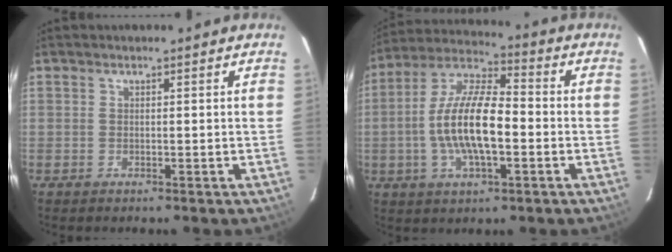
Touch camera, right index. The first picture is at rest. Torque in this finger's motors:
{"motor_torque": [1.43, -0.14, 1.05, 0.21]}